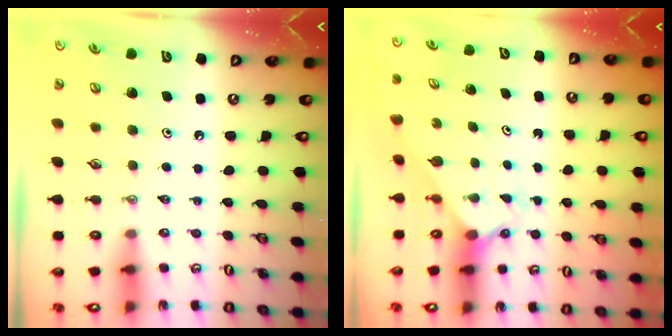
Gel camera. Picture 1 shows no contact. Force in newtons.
{"total": 1.5, "press": 1.5, "slide": 0.1}